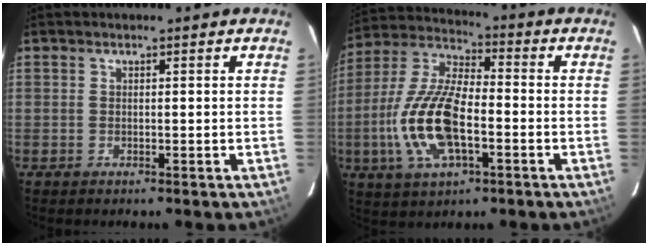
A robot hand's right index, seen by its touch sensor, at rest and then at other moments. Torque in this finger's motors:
{"motor_torque": [2.03, -0.11, 1.05, 0.18]}